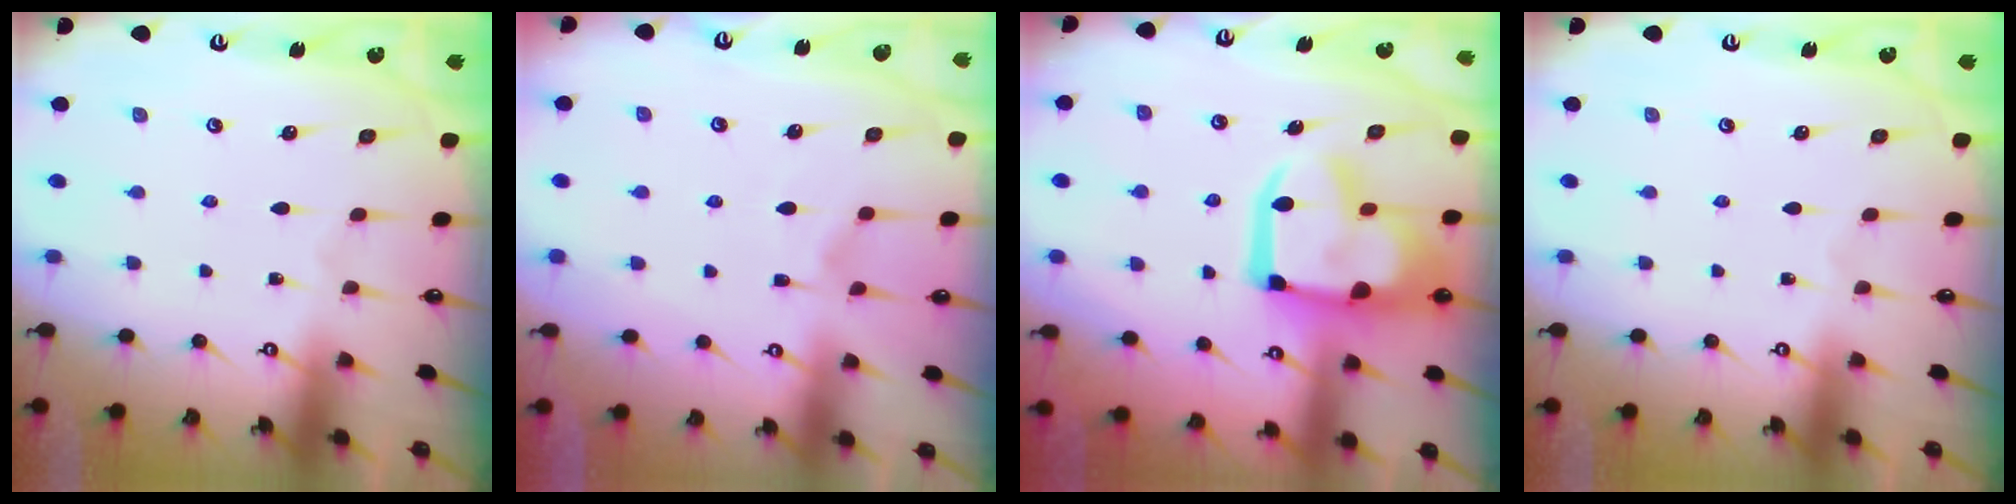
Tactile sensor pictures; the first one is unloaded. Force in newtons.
{"total": 1.6, "press": 0.8, "slide": 1.4}
{"total": 19.5, "press": 19.4, "slide": 1.7}
{"total": 0.0}